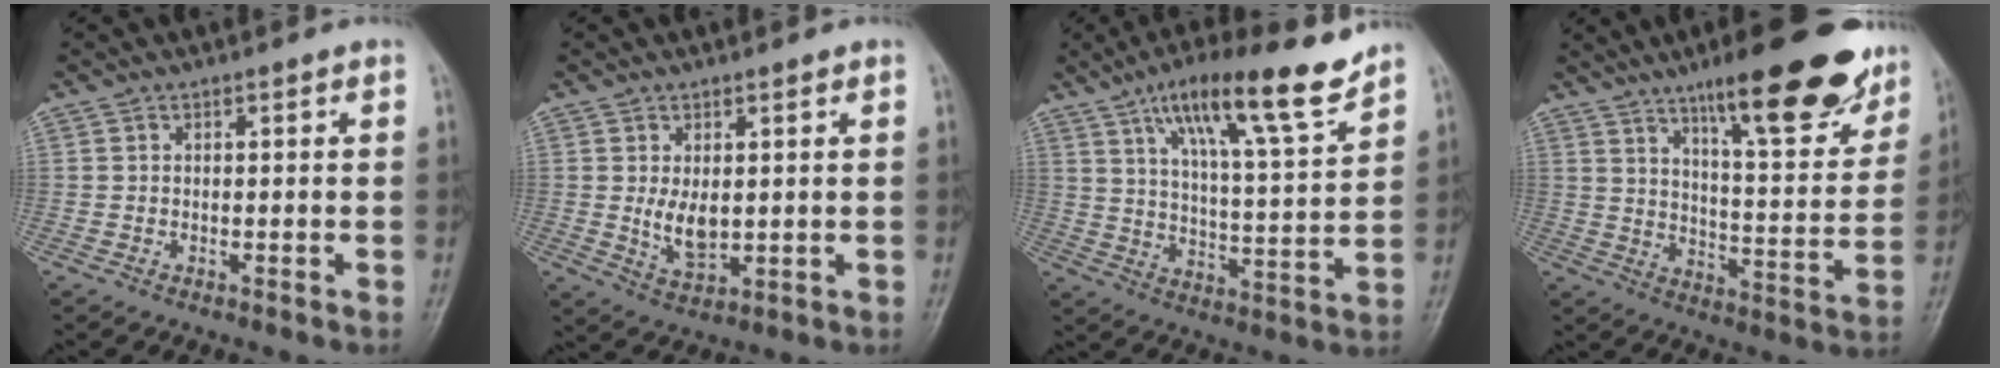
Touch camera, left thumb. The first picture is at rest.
{"total": 5.7, "force": [0.6, 3.5, 4.5], "torque": [-0.065, -0.016, 0.020]}
{"total": 17.4, "force": [11.6, 3.5, 12.5], "torque": [-0.182, -0.052, 0.193]}
{"total": 22.9, "force": [14.5, 5.9, 16.7], "torque": [-0.195, -0.059, 0.216]}